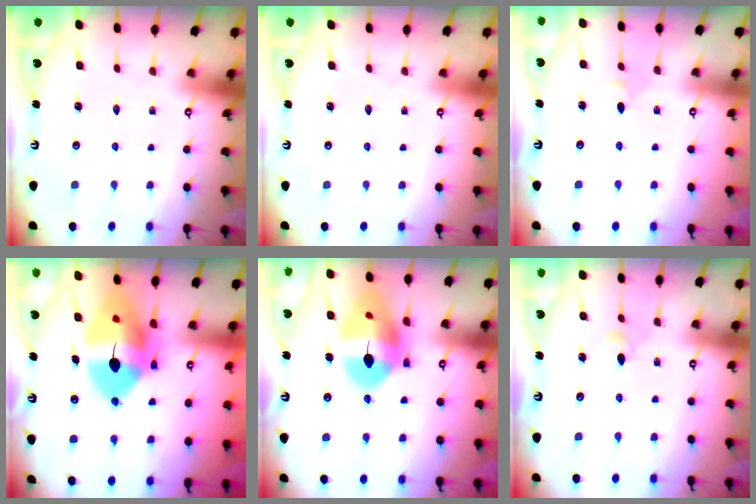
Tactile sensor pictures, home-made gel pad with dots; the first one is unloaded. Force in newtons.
{"total": 0.0}
{"total": 3.4, "press": 3.3, "slide": 0.6}
{"total": 17.4, "press": 17.2, "slide": 2.9}
{"total": 17.0, "press": 16.9, "slide": 1.8}
{"total": 4.4, "press": 4.2, "slide": 1.0}